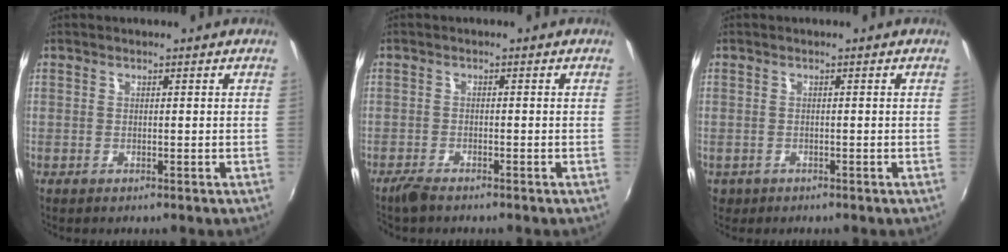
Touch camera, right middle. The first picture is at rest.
{"total": 2.6, "force": [-2.3, 0.6, 1.0], "torque": [-0.032, -0.005, -0.047]}
{"total": 1.9, "force": [-0.9, 1.6, 0.7], "torque": [-0.020, -0.003, -0.011]}